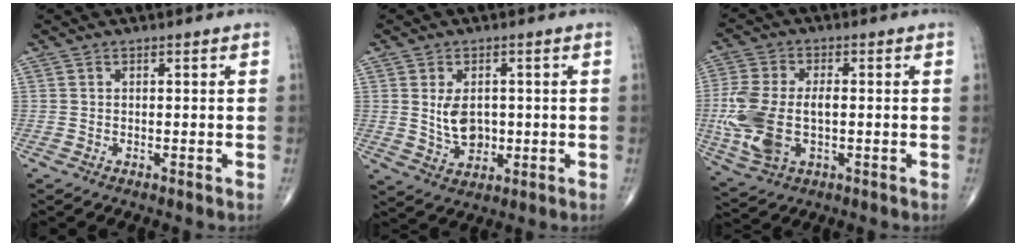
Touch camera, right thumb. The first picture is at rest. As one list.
[{"total": 6.4, "force": [0.4, 4.3, 4.7], "torque": [-0.065, -0.010, 0.019]}, {"total": 15.4, "force": [-1.9, 8.8, 12.5], "torque": [-0.289, 0.003, -0.027]}]